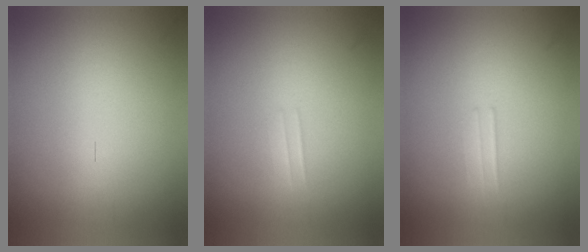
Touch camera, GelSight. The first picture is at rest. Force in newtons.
{"total": 1.1}
{"total": 1.2}